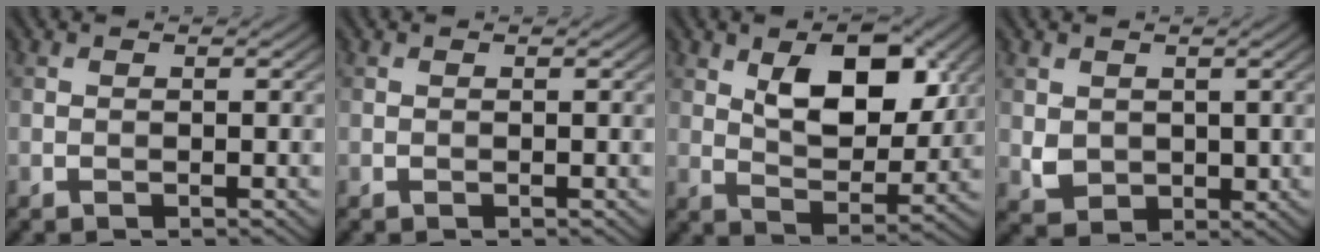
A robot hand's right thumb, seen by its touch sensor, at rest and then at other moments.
{"total": 0.0}
{"total": 10.2, "force": [3.8, 5.5, 7.8], "torque": [-0.131, -0.004, 0.064]}
{"total": 3.0, "force": [0.9, 2.6, 1.3], "torque": [-0.044, -0.010, 0.020]}